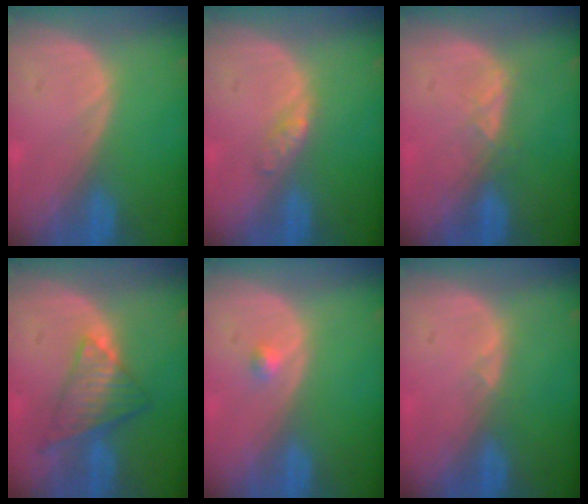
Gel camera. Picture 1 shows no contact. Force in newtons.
{"total": 2.0, "press": 2.0, "slide": 0.1}
{"total": 2.0, "press": 1.9, "slide": 0.7}
{"total": 7.5, "press": 6.5, "slide": 3.8}
{"total": 1.2, "press": 1.1, "slide": 0.6}
{"total": 0.7, "press": 0.6, "slide": 0.3}